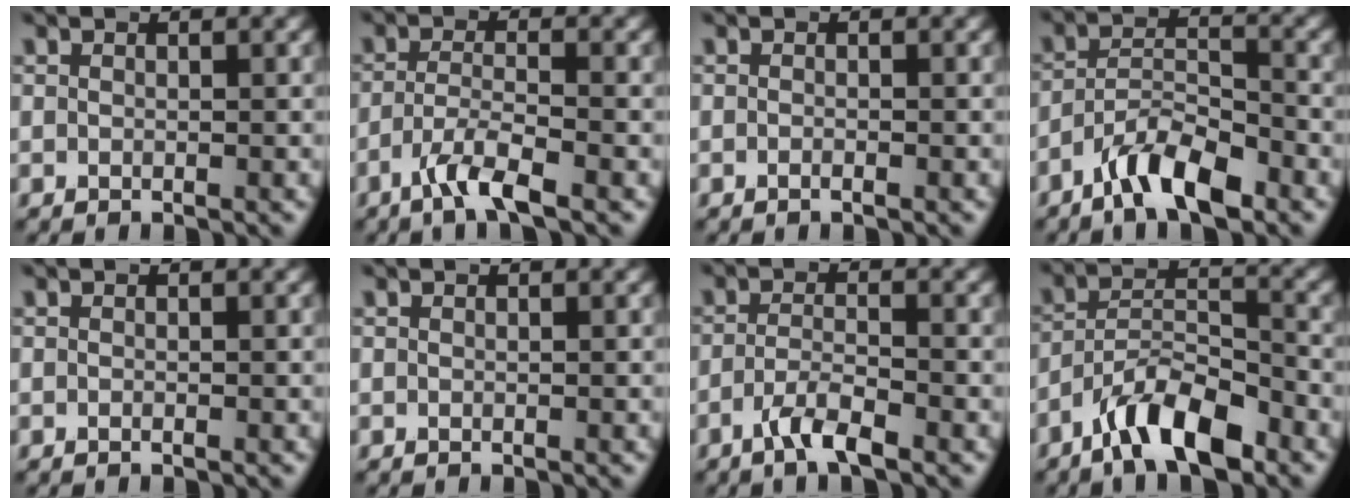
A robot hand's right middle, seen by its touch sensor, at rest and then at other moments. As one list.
[{"total": 3.7, "force": [-2.3, 0.5, 2.9], "torque": [-0.058, 0.002, -0.052]}, {"total": 0.5, "force": [-0.3, 0.1, 0.4], "torque": [-0.006, -0.001, -0.006]}, {"total": 5.4, "force": [-3.9, 1.6, 3.4], "torque": [-0.058, 0.005, -0.076]}, {"total": 0.0}, {"total": 0.0}, {"total": 3.0, "force": [-1.9, 0.6, 2.3], "torque": [-0.046, 0.004, -0.043]}, {"total": 6.7, "force": [-4.7, 2.0, 4.3], "torque": [-0.070, 0.008, -0.087]}]